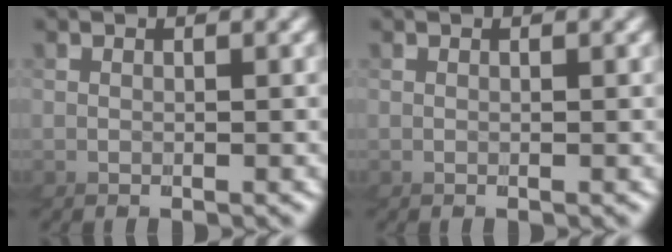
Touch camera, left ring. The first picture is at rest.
{"total": 0.0}